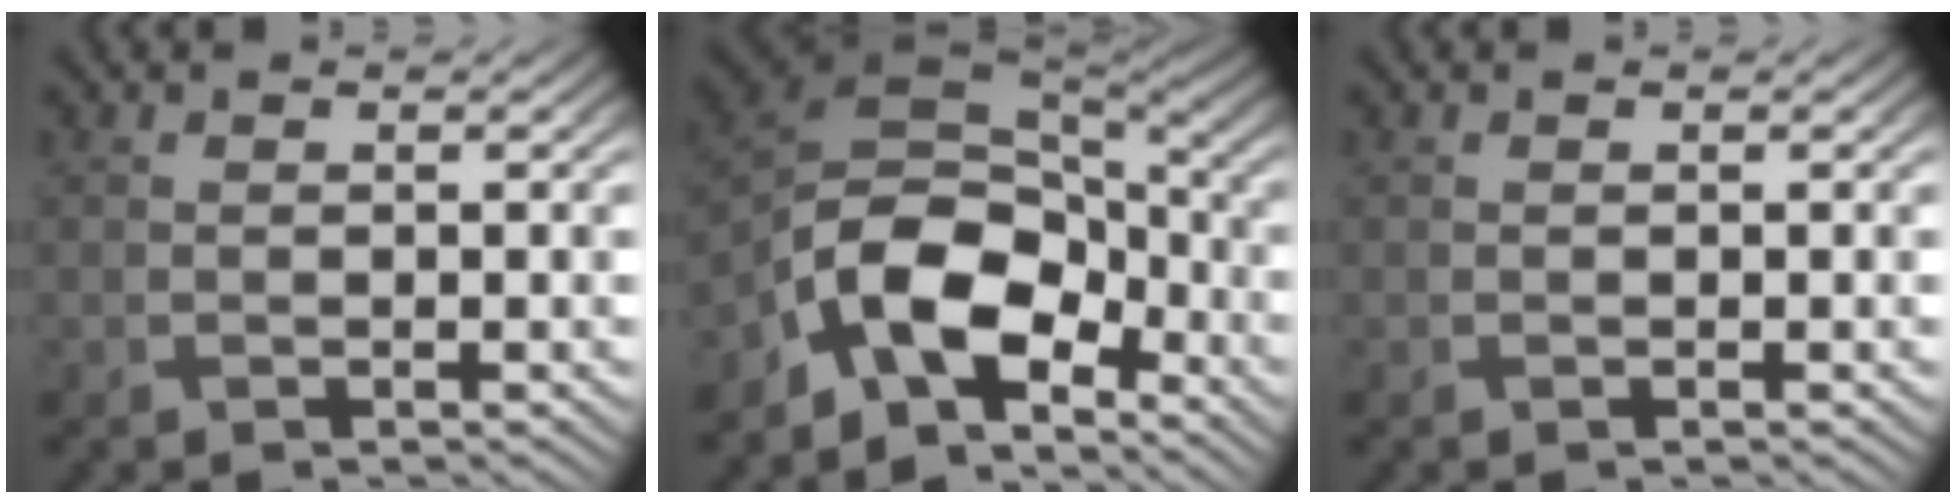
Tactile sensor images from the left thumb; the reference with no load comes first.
{"total": 12.4, "force": [-6.5, 7.0, 7.9], "torque": [-0.164, -0.008, -0.139]}
{"total": 0.0}